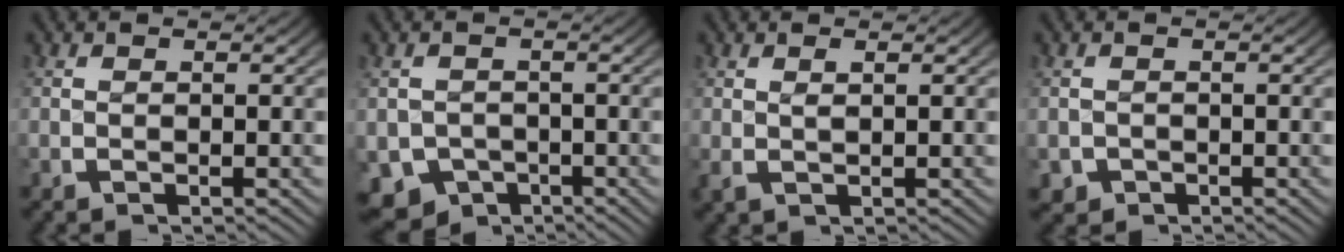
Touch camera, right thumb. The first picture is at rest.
{"total": 8.2, "force": [-5.0, 6.1, 2.6], "torque": [-0.058, -0.048, -0.070]}
{"total": 0.9, "force": [0.5, 0.4, 0.7], "torque": [-0.015, -0.004, 0.014]}
{"total": 2.1, "force": [-1.2, 1.8, 0.0], "torque": [-0.008, -0.016, -0.012]}